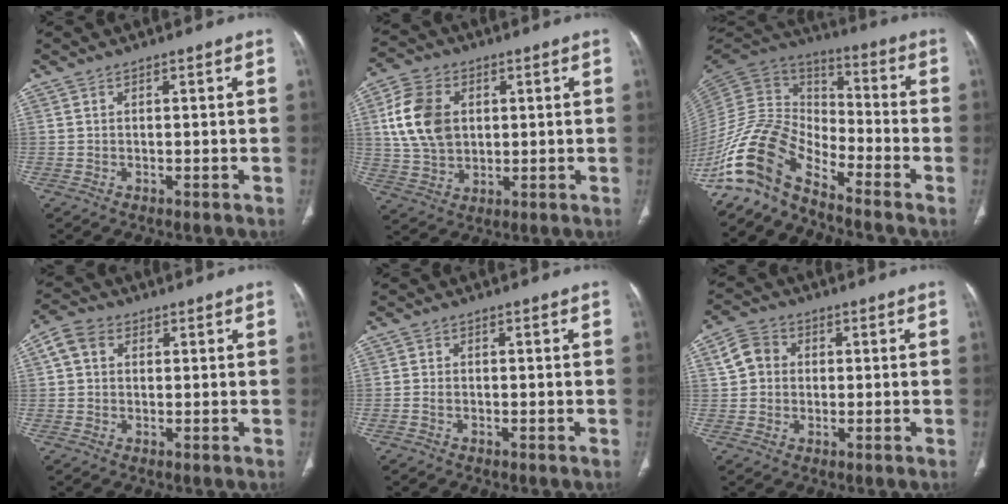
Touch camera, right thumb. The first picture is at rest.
{"total": 12.5, "force": [2.5, 9.0, 8.2], "torque": [-0.140, 0.000, 0.051]}
{"total": 14.6, "force": [-11.2, 5.5, 7.6], "torque": [-0.150, 0.087, -0.234]}
{"total": 4.9, "force": [1.3, 3.9, 2.7], "torque": [-0.049, 0.013, 0.021]}
{"total": 0.9, "force": [-0.4, 0.6, 0.5], "torque": [-0.009, 0.004, -0.010]}
{"total": 5.8, "force": [0.9, 5.0, 2.6], "torque": [-0.033, 0.010, 0.009]}